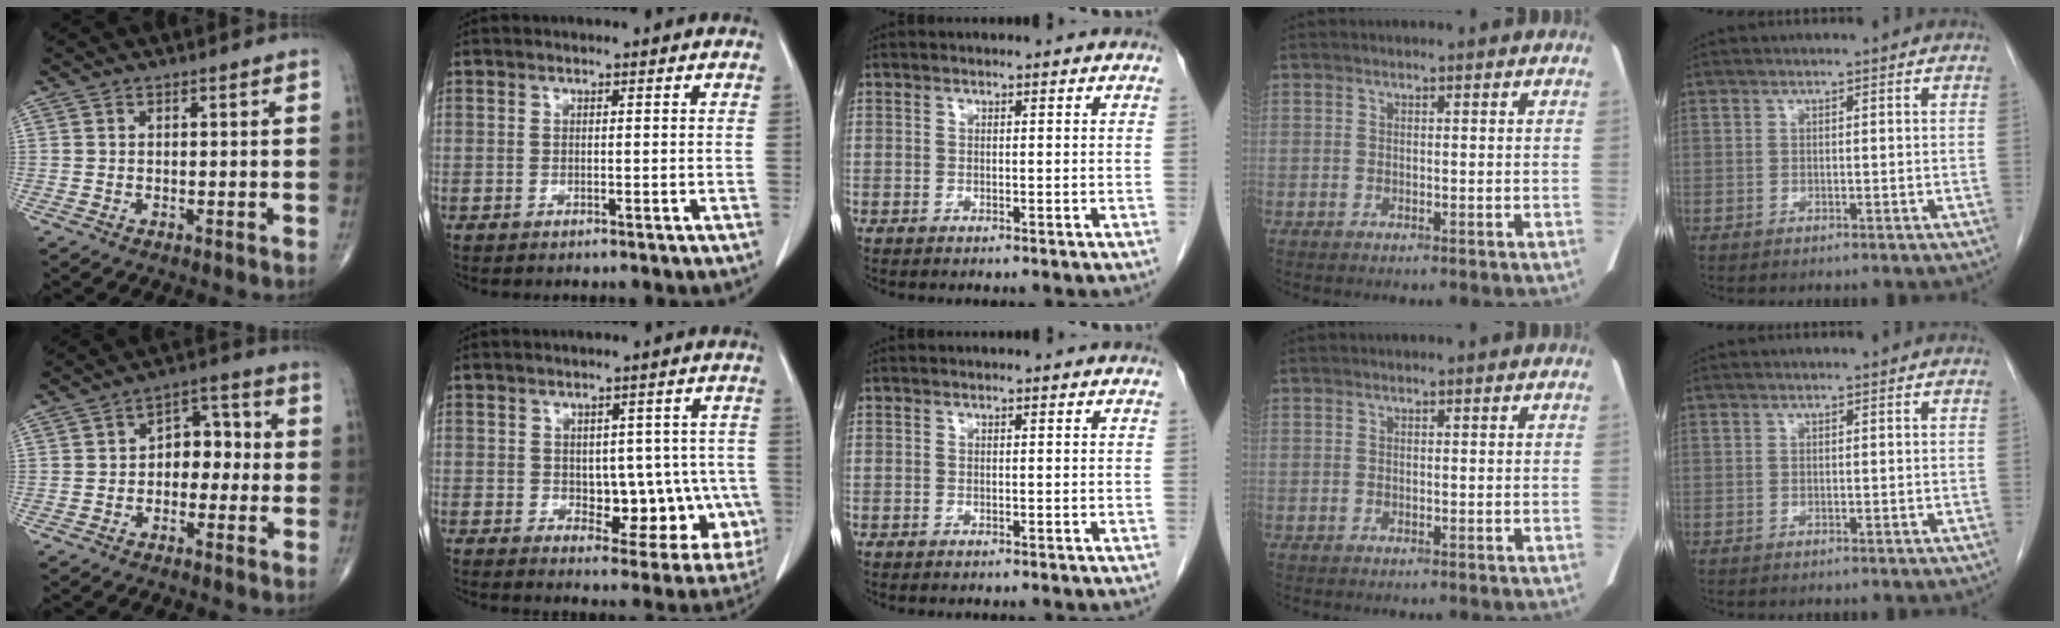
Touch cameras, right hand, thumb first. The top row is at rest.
{"thumb": {"total": 7.3, "force": [-0.7, 5.1, 5.2], "torque": [-0.038, 0.034, -0.023]}, "index": {"total": 10.6, "force": [-1.5, 6.2, 8.5], "torque": [-0.085, 0.015, -0.003]}}